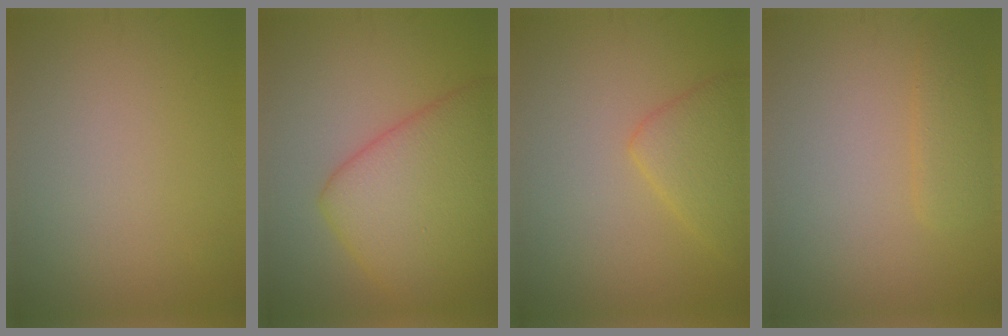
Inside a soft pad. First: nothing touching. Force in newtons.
{"total": 8.9, "press": 8.9, "slide": 0.3}
{"total": 3.3, "press": 3.3, "slide": 0.1}
{"total": 1.8, "press": 1.8, "slide": 0.2}